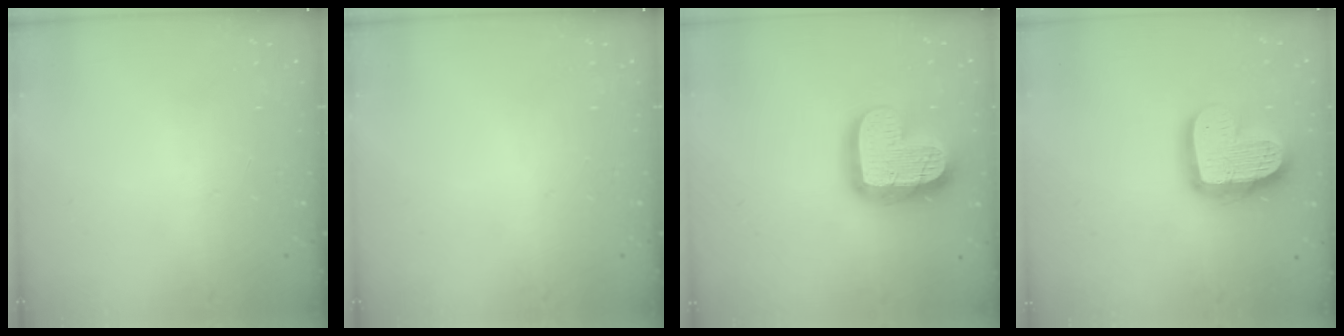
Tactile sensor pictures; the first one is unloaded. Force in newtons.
{"total": 0.0}
{"total": 20.3, "press": 20.2, "slide": 1.7}
{"total": 17.7, "press": 17.7, "slide": 1.1}